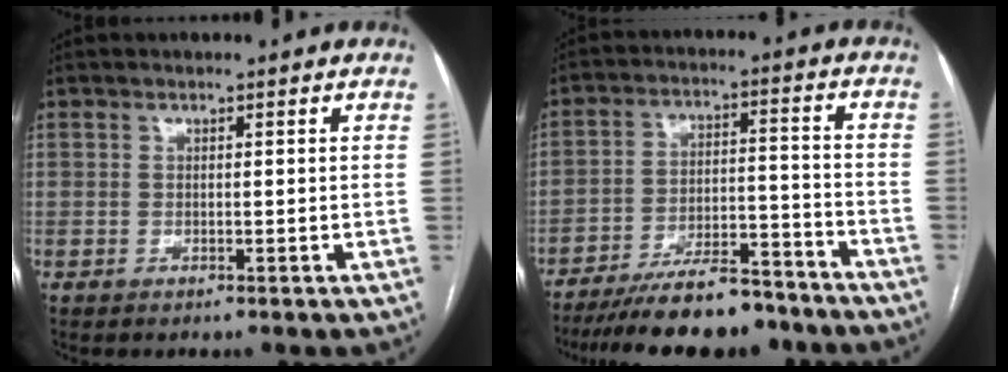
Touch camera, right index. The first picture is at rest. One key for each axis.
{"total": 15.5, "fx": -13.4, "fy": 3.2, "fz": 7.2, "tx": -0.118, "ty": 0.013, "tz": -0.213}